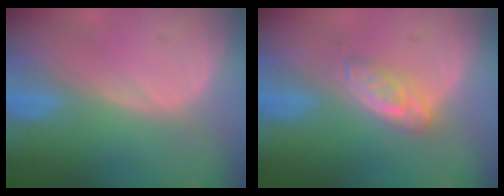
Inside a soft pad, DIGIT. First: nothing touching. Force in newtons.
{"total": 4.9, "press": 4.3, "slide": 2.4}